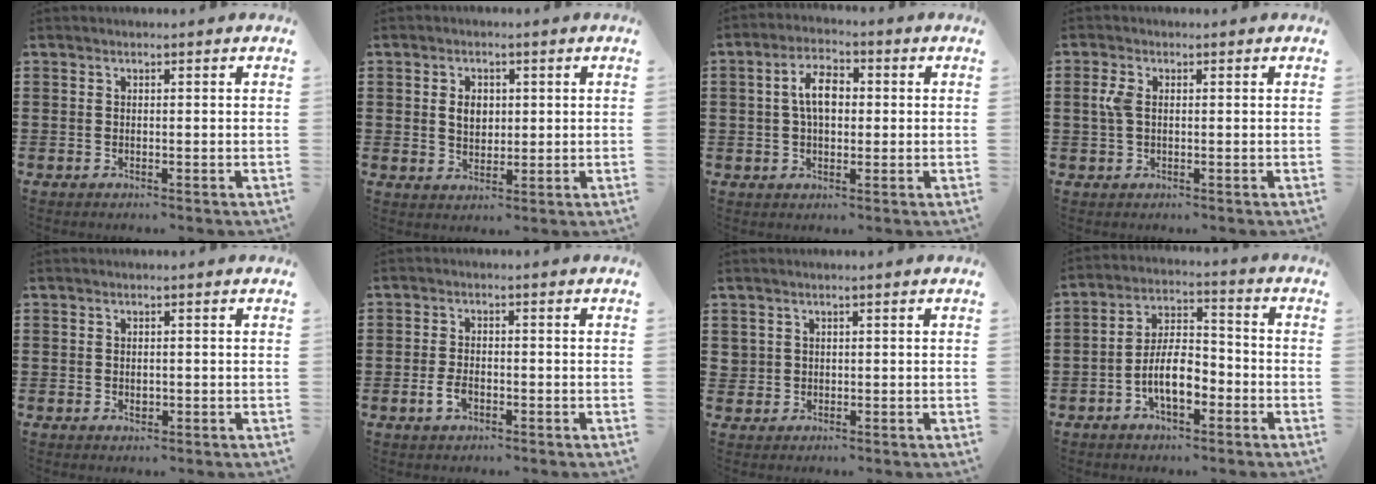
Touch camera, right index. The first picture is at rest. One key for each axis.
{"total": 3.5, "fx": 0.6, "fy": 2.4, "fz": 2.4, "tx": -0.045, "ty": 0.008, "tz": 0.006}
{"total": 5.8, "fx": 0.5, "fy": 3.0, "fz": 4.9, "tx": -0.092, "ty": 0.010, "tz": 0.004}
{"total": 3.0, "fx": 0.4, "fy": 1.6, "fz": 2.6, "tx": -0.077, "ty": -0.002, "tz": -0.002}
{"total": 1.0, "fx": -0.1, "fy": 0.7, "fz": 0.8, "tx": -0.015, "ty": 0.003, "tz": -0.003}
{"total": 2.7, "fx": -1.1, "fy": 1.5, "fz": 2.0, "tx": -0.045, "ty": -0.001, "tz": -0.021}
{"total": 1.3, "fx": 0.5, "fy": 1.1, "fz": 0.1, "tx": -0.006, "ty": 0.005, "tz": 0.009}
{"total": 7.5, "fx": -3.2, "fy": 3.3, "fz": 6.0, "tx": -0.126, "ty": 0.007, "tz": -0.063}